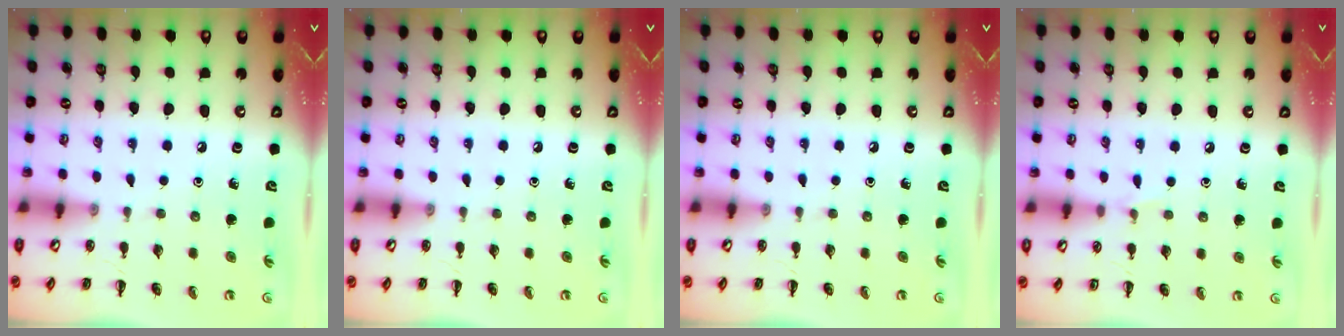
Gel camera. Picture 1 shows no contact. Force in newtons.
{"total": 0.0}
{"total": 0.0}
{"total": 3.9, "press": 3.7, "slide": 1.3}